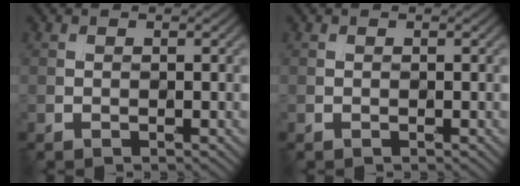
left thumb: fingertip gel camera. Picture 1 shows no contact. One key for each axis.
{"total": 0.0}